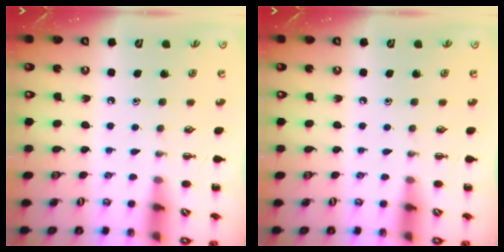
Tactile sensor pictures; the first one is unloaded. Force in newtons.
{"total": 0.0}